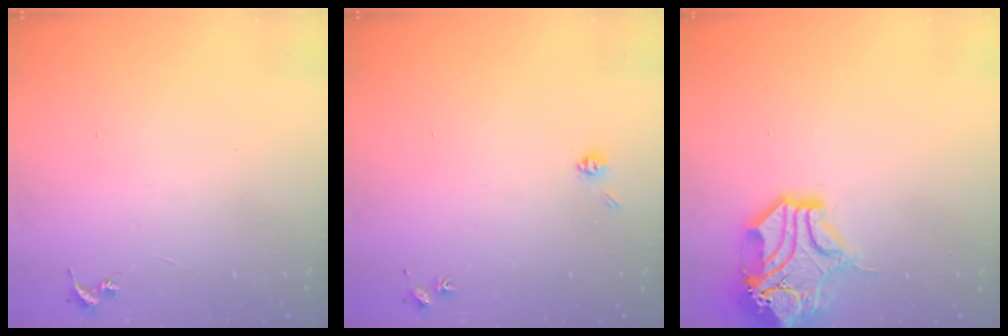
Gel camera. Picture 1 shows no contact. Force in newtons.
{"total": 4.6, "press": 4.4, "slide": 1.2}
{"total": 15.9, "press": 15.7, "slide": 2.2}